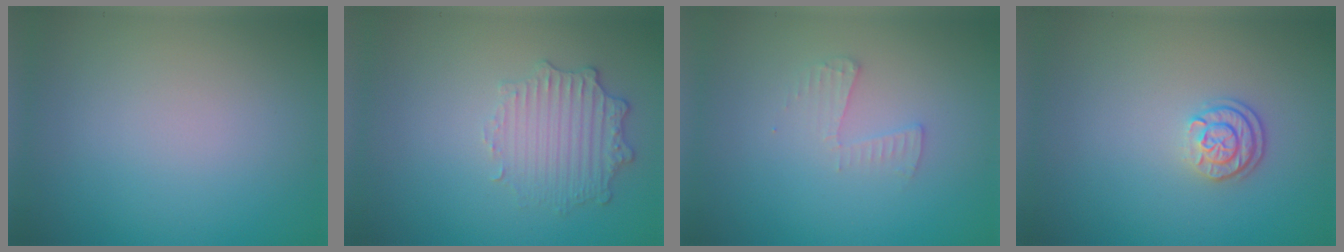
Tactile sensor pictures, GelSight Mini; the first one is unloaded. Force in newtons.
{"total": 2.5, "press": 2.3, "slide": 1.0}
{"total": 1.4, "press": 1.4, "slide": 0.1}
{"total": 2.3, "press": 1.7, "slide": 1.4}